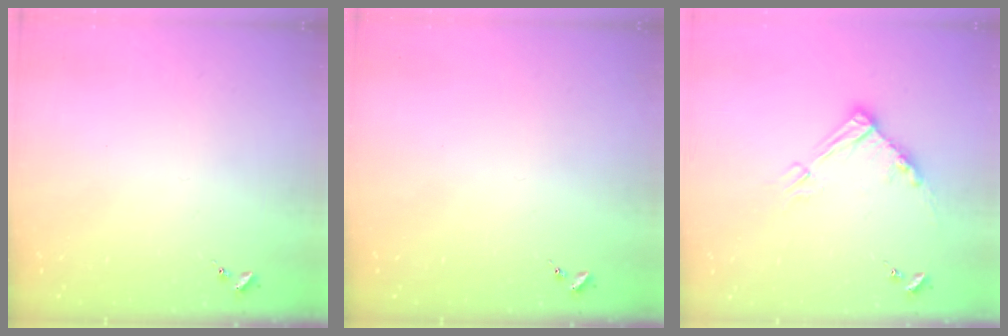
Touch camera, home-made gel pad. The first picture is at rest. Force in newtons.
{"total": 0.0}
{"total": 10.5, "press": 10.4, "slide": 1.2}